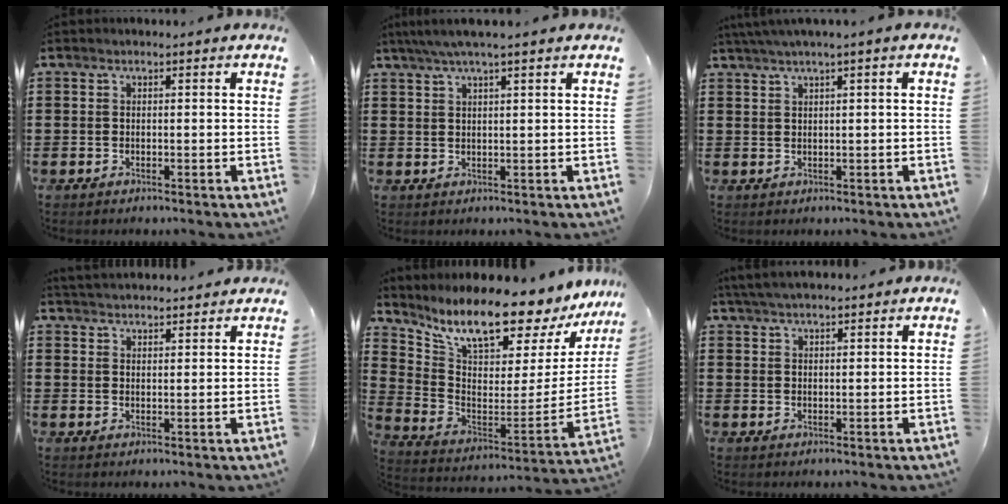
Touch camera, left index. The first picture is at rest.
{"total": 2.6, "force": [1.8, -0.1, 1.9], "torque": [-0.041, 0.004, 0.032]}
{"total": 1.5, "force": [0.7, -0.3, 1.3], "torque": [-0.022, -0.003, 0.012]}
{"total": 2.7, "force": [2.7, 0.0, -0.2], "torque": [-0.006, -0.006, 0.051]}
{"total": 12.5, "force": [11.0, 2.0, 5.7], "torque": [-0.136, -0.092, 0.184]}
{"total": 3.2, "force": [3.0, 0.2, 1.2], "torque": [-0.030, 0.000, 0.056]}